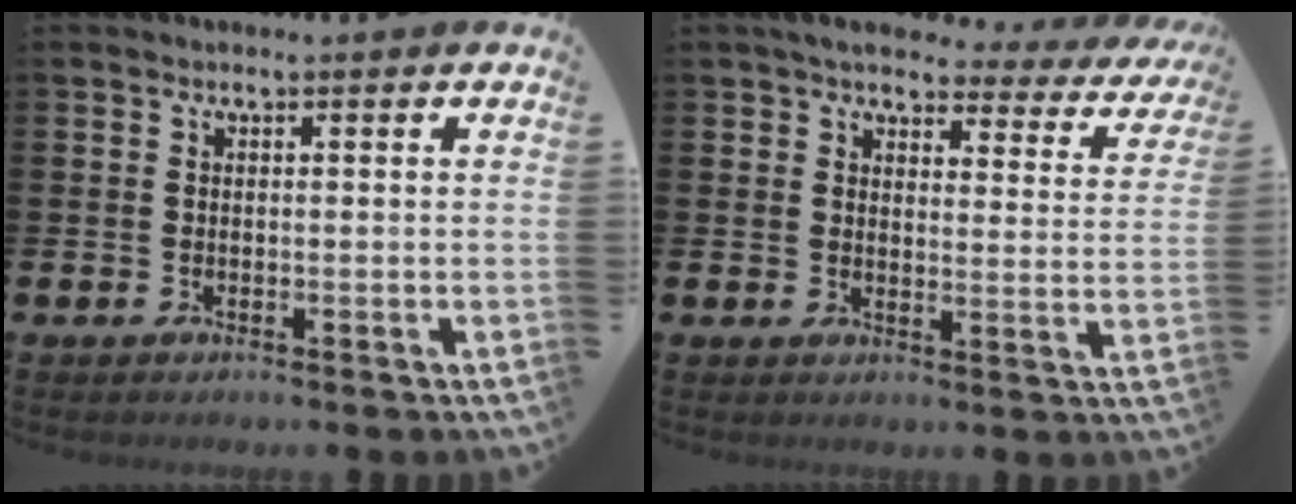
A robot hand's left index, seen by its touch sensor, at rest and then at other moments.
{"total": 4.1, "force": [3.6, 1.6, 1.2], "torque": [-0.036, -0.027, 0.057]}